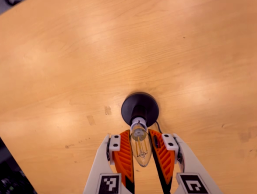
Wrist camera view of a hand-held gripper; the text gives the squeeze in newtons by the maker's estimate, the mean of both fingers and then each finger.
{"total": 10.7, "left": 10.8, "right": 10.5}